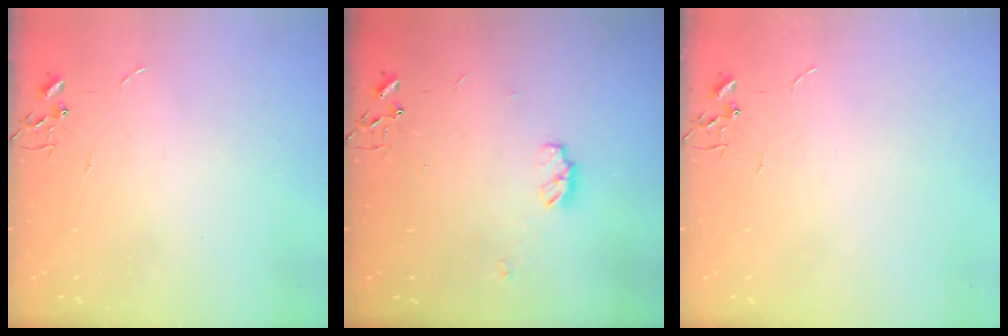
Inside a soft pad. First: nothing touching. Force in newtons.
{"total": 5.0, "press": 5.0, "slide": 0.6}
{"total": 0.0}